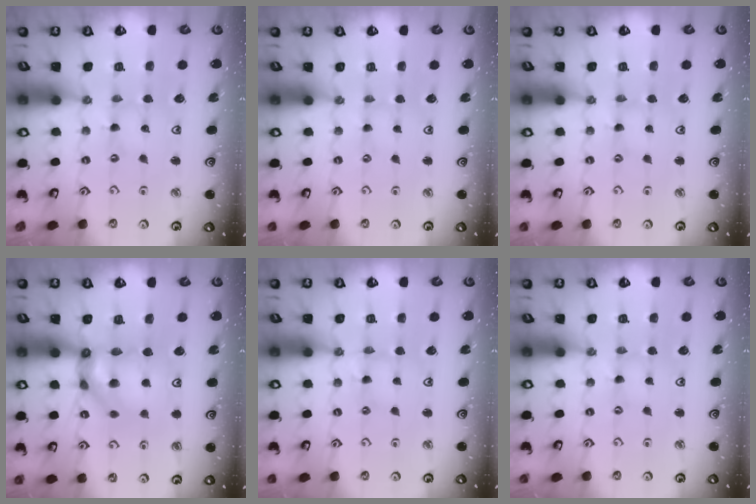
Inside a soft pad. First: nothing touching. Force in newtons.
{"total": 0.0}
{"total": 1.1, "press": 1.1, "slide": 0.2}
{"total": 11.3, "press": 11.2, "slide": 1.1}
{"total": 3.0, "press": 2.9, "slide": 0.3}
{"total": 0.7, "press": 0.7, "slide": 0.1}